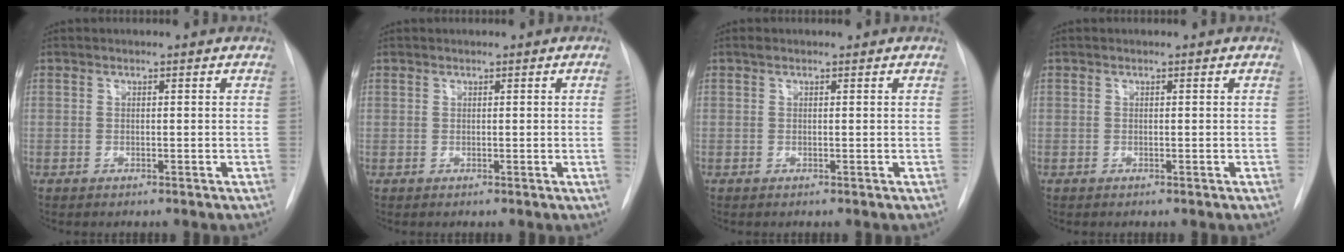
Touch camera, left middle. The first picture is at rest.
{"total": 1.0, "force": [0.1, -0.5, 0.9], "torque": [-0.011, -0.003, 0.001]}
{"total": 0.7, "force": [0.6, 0.3, 0.3], "torque": [-0.010, 0.014, 0.010]}
{"total": 0.0}